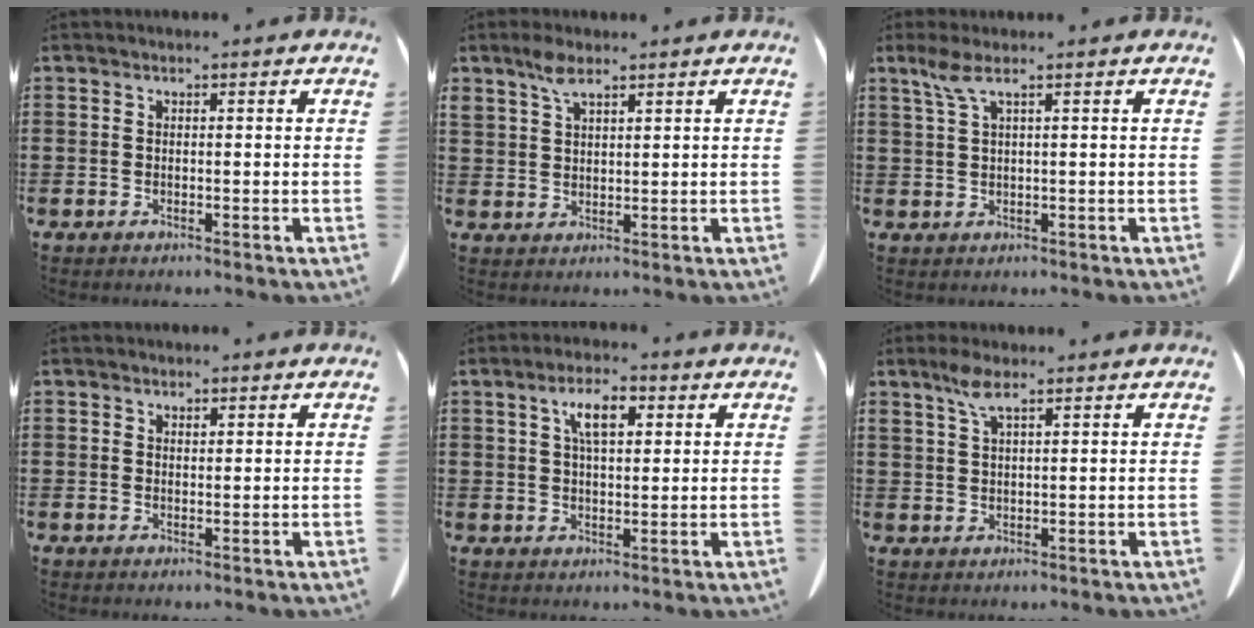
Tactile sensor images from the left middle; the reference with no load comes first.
{"total": 3.3, "force": [2.4, 1.2, 1.8], "torque": [-0.042, 0.004, 0.044]}
{"total": 2.6, "force": [1.4, 0.1, 2.2], "torque": [-0.050, 0.001, 0.025]}
{"total": 0.9, "force": [0.7, 0.6, 0.2], "torque": [-0.006, 0.003, 0.014]}
{"total": 5.4, "force": [2.2, 2.0, 4.5], "torque": [-0.088, 0.008, 0.034]}
{"total": 3.6, "force": [2.3, 0.8, 2.6], "torque": [-0.059, 0.005, 0.041]}